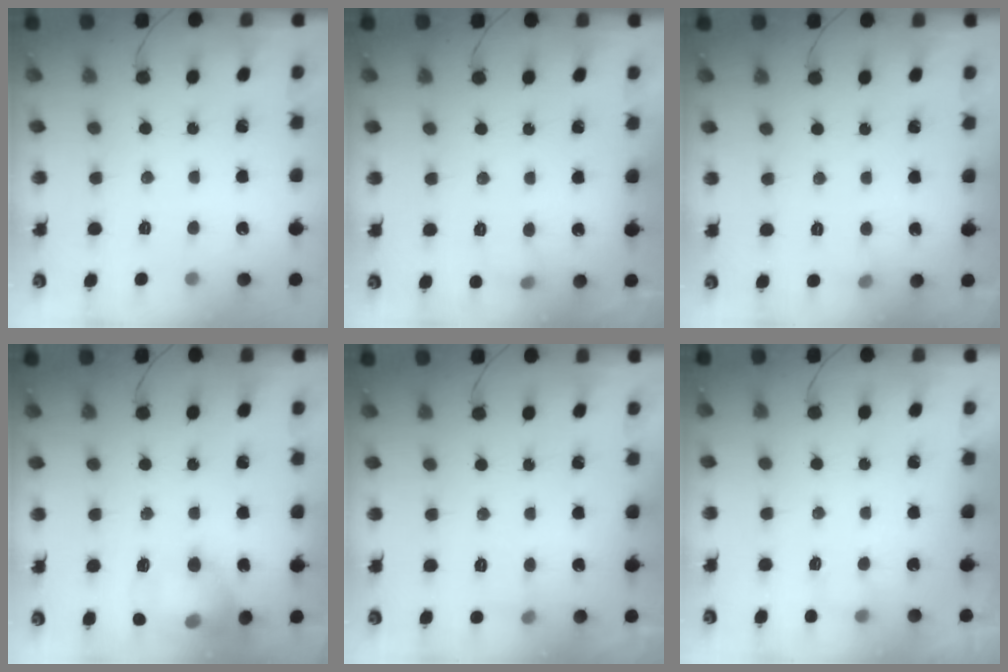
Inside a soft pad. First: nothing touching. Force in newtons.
{"total": 5.3, "press": 5.1, "slide": 1.4}
{"total": 3.4, "press": 3.2, "slide": 1.1}
{"total": 14.8, "press": 14.8, "slide": 1.2}
{"total": 3.5, "press": 3.4, "slide": 0.9}
{"total": 2.6, "press": 2.5, "slide": 0.7}